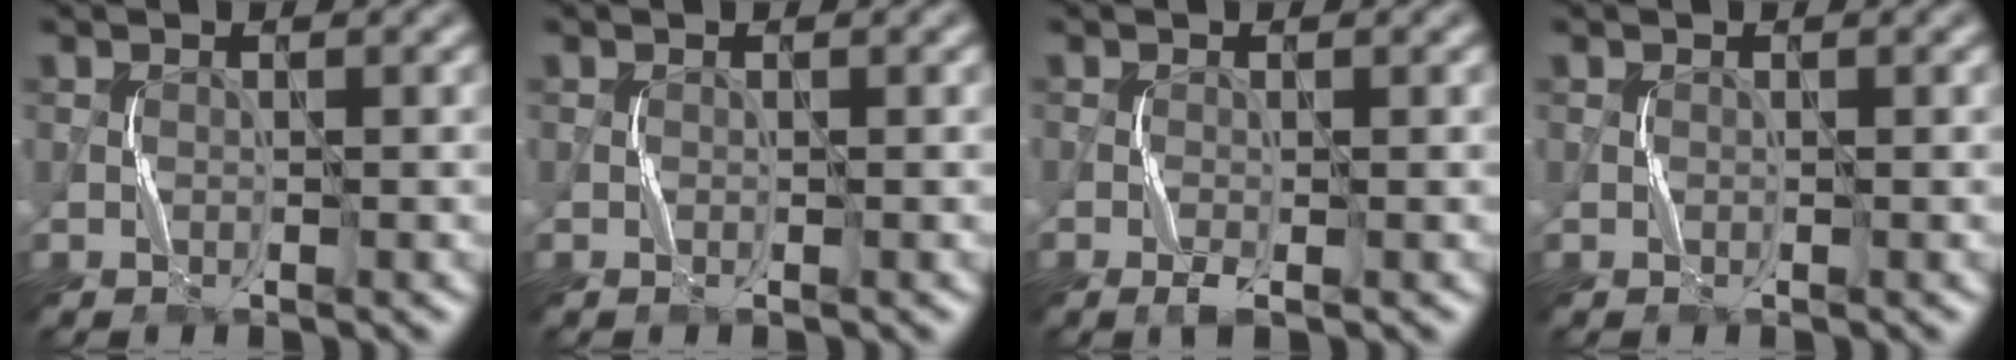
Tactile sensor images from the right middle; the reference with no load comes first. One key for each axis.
{"total": 0.0}
{"total": 1.2, "fx": -0.7, "fy": 0.1, "fz": 1.0, "tx": -0.026, "ty": 0.001, "tz": -0.014}
{"total": 0.0}